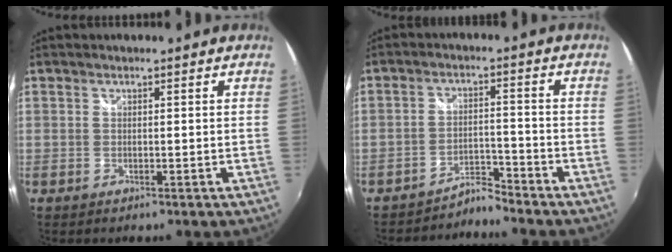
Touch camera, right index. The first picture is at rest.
{"total": 4.1, "force": [-4.0, -0.3, -0.3], "torque": [0.002, 0.009, -0.075]}